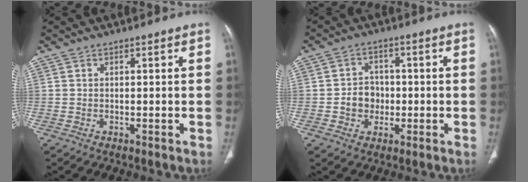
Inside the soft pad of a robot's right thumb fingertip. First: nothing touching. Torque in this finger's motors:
{"motor_torque": [0.91, 0.72, 0.36, -0.84, 0.17]}